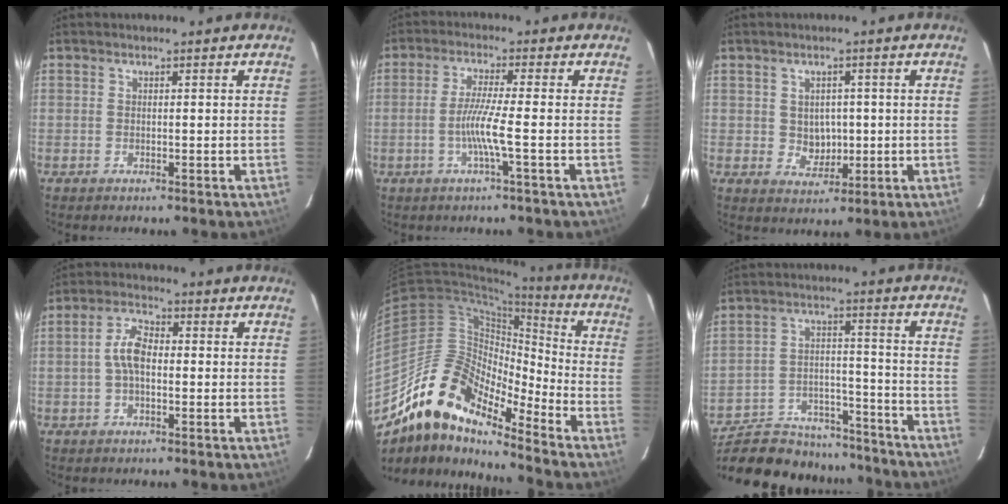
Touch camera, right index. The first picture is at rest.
{"total": 5.4, "force": [-1.7, -1.2, 5.0], "torque": [-0.106, -0.006, -0.035]}
{"total": 4.3, "force": [0.2, 3.9, 1.7], "torque": [-0.032, 0.006, 0.013]}
{"total": 5.3, "force": [-0.4, 2.7, 4.5], "torque": [-0.093, 0.015, -0.007]}
{"total": 15.9, "force": [-12.8, 4.8, 8.2], "torque": [-0.132, -0.001, -0.257]}
{"total": 26.2, "force": [-22.1, 9.9, 9.8], "torque": [-0.204, 0.014, -0.305]}